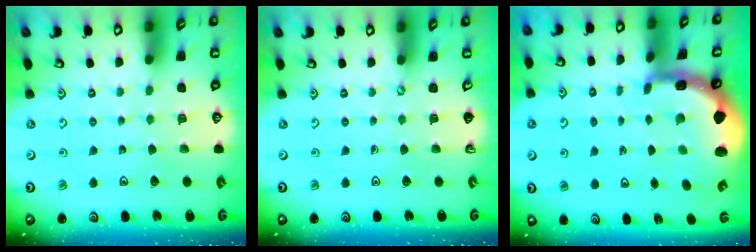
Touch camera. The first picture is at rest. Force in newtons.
{"total": 0.0}
{"total": 3.8, "press": 3.6, "slide": 1.0}